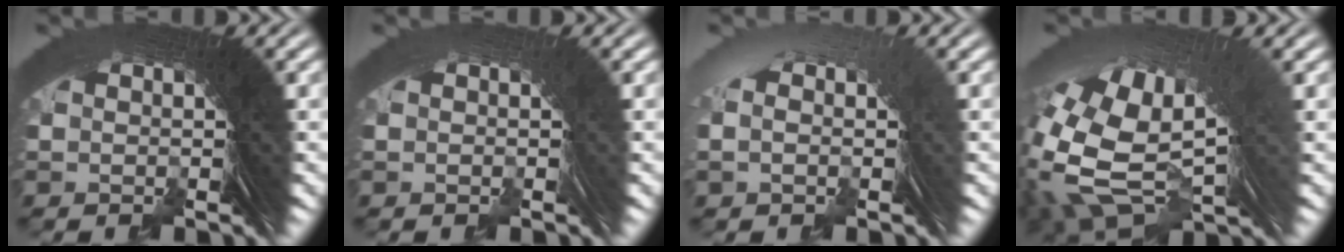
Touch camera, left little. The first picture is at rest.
{"total": 0.9, "force": [-0.7, -0.3, -0.4], "torque": [0.010, 0.005, -0.011]}
{"total": 1.1, "force": [-0.2, 0.6, 0.9], "torque": [-0.007, 0.016, -0.007]}
{"total": 11.4, "force": [-1.1, 8.0, 8.0], "torque": [-0.184, -0.050, 0.011]}